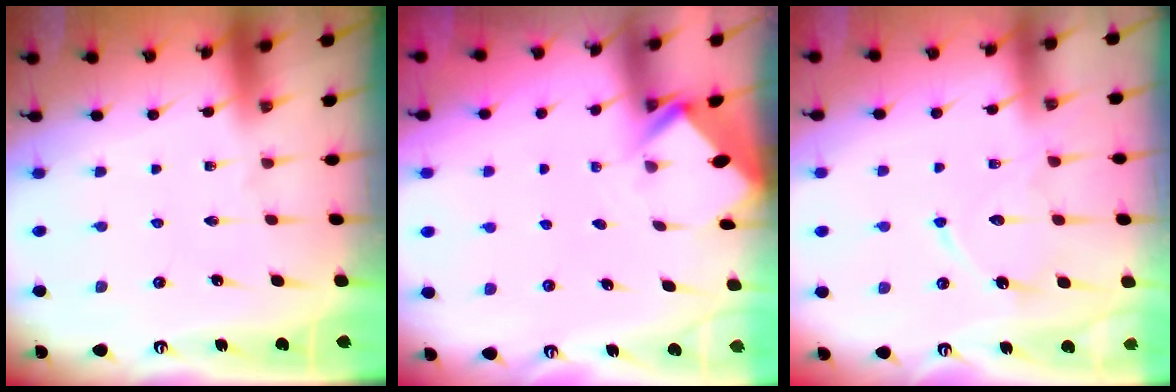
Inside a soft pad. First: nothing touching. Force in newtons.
{"total": 2.5, "press": 2.5, "slide": 0.2}
{"total": 10.7, "press": 10.7, "slide": 1.0}